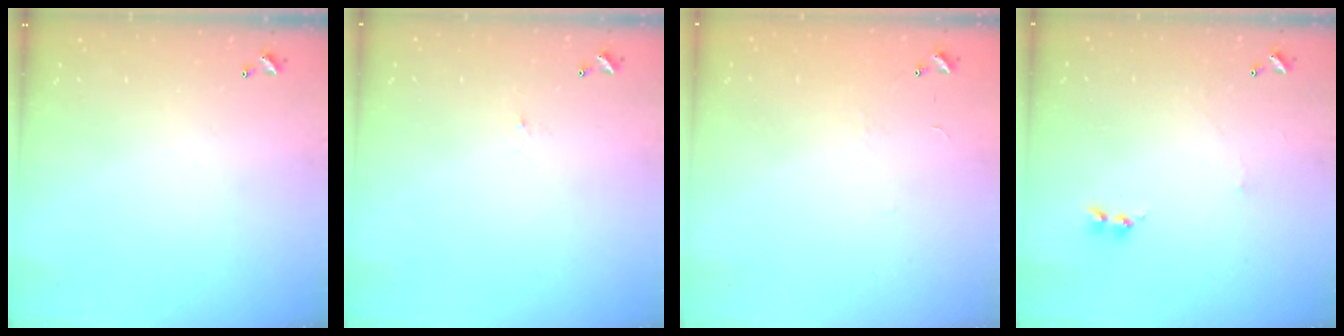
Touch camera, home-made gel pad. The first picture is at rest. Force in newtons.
{"total": 0.8, "press": 0.7, "slide": 0.5}
{"total": 6.4, "press": 6.3, "slide": 0.9}
{"total": 0.8, "press": 0.7, "slide": 0.5}